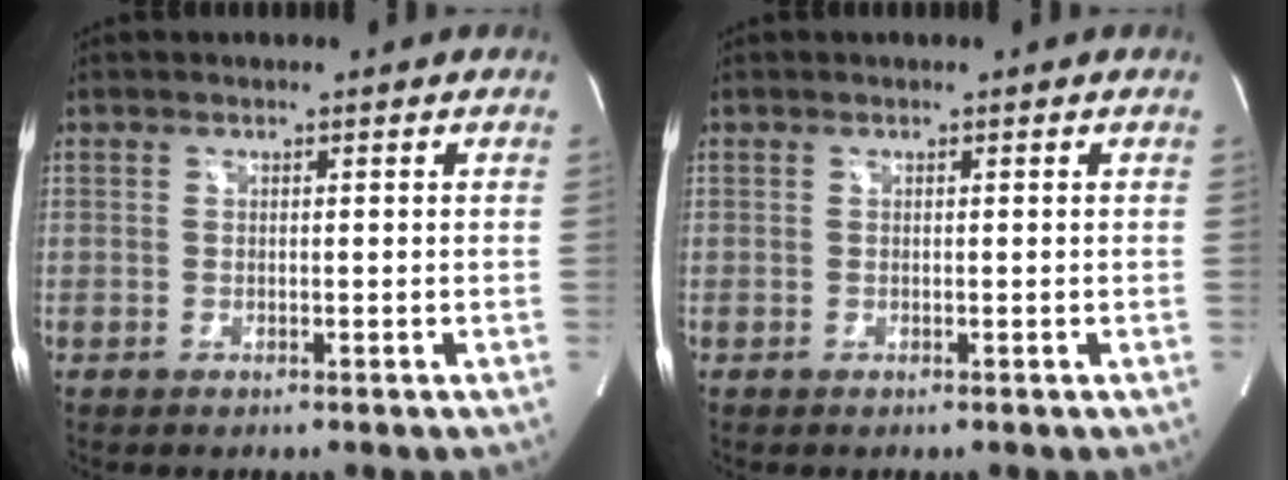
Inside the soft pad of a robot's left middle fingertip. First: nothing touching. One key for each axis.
{"total": 0.0}